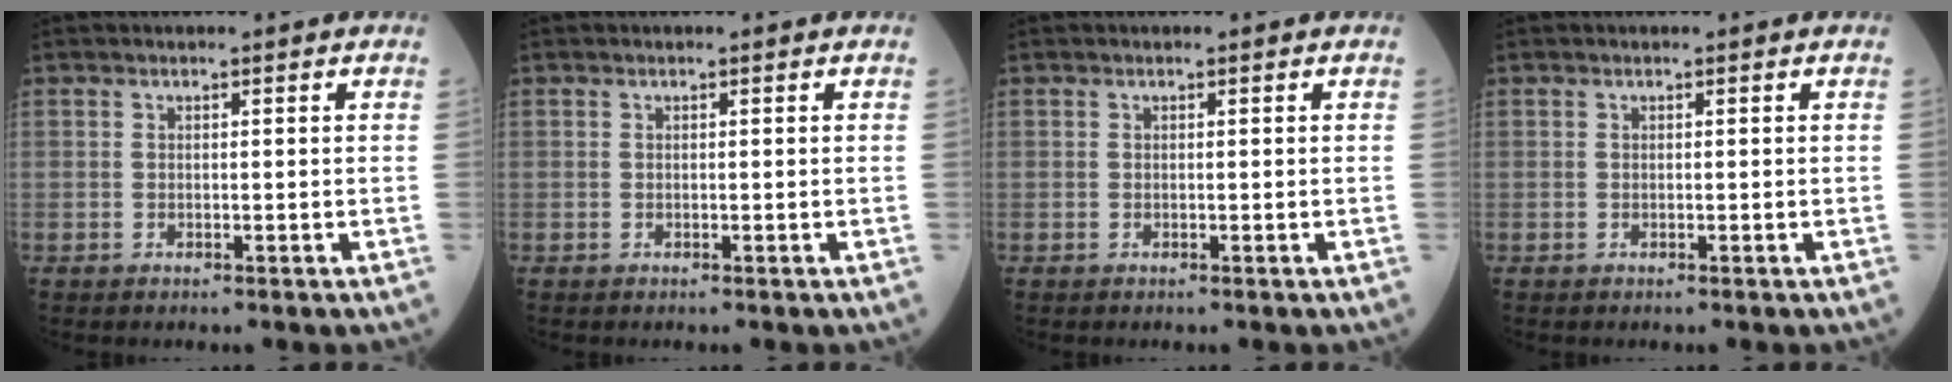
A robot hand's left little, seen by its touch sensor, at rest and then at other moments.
{"total": 0.0}
{"total": 0.0}
{"total": 0.0}